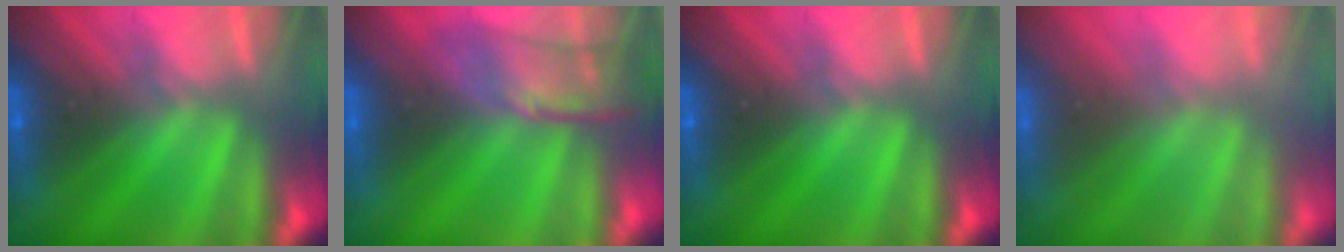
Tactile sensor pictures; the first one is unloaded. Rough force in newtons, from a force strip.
{"total": 3.1}
{"total": 0.0}
{"total": 3.1}